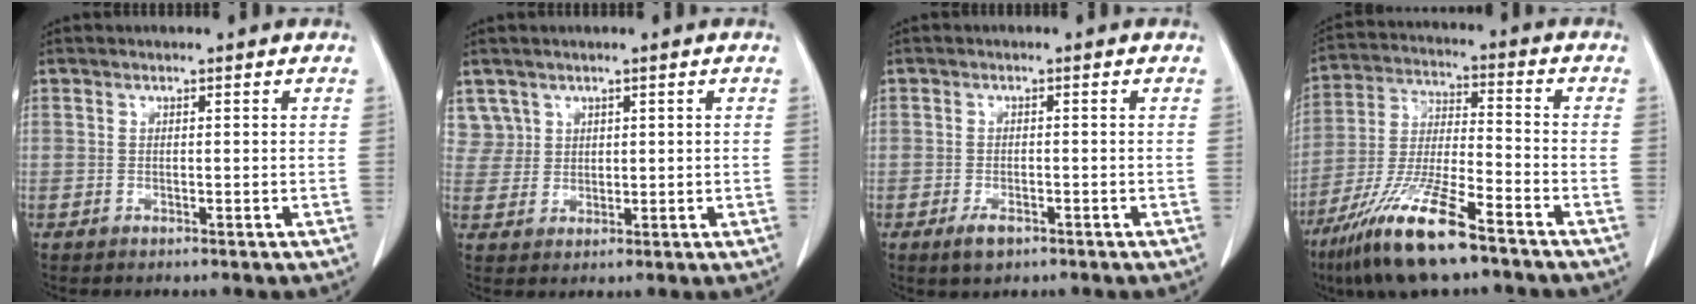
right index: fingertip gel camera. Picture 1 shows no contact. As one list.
[{"total": 3.8, "force": [2.4, 3.0, -0.3], "torque": [0.018, 0.003, 0.048]}, {"total": 2.6, "force": [-1.4, 1.3, 1.7], "torque": [-0.030, -0.001, -0.017]}, {"total": 14.8, "force": [-9.7, 1.9, 11.0], "torque": [-0.231, -0.032, -0.181]}]